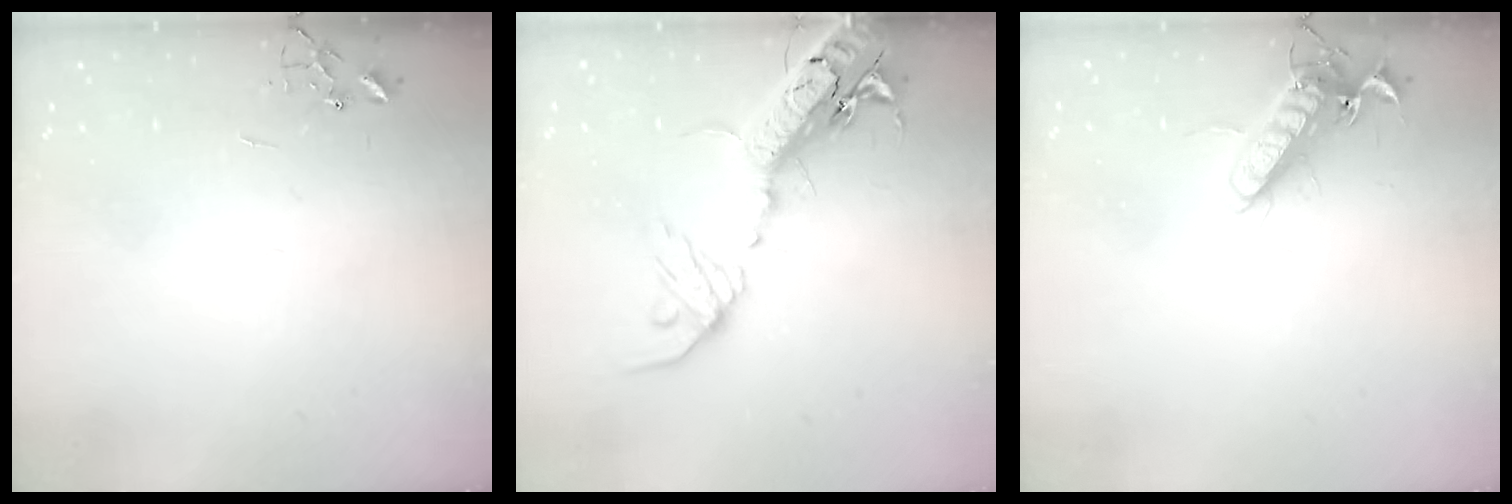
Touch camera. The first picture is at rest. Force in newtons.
{"total": 23.9, "press": 23.3, "slide": 5.5}
{"total": 13.3, "press": 13.2, "slide": 1.8}